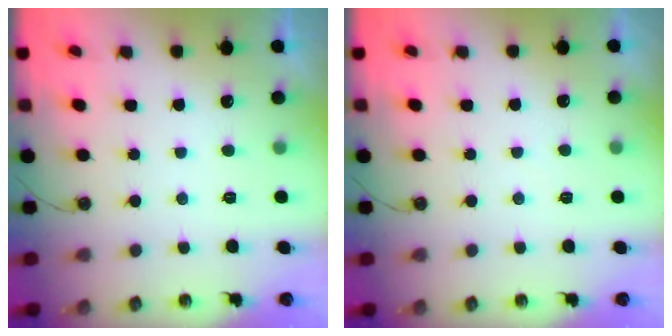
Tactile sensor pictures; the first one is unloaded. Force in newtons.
{"total": 2.5, "press": 2.5, "slide": 0.4}